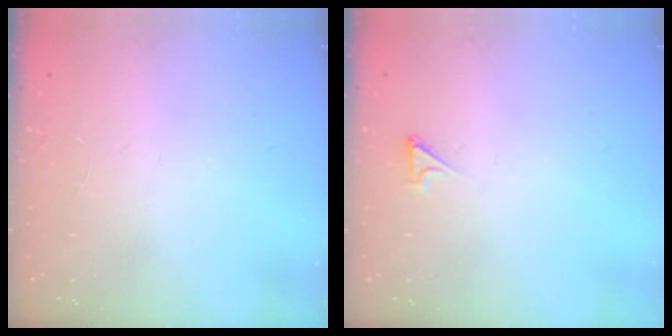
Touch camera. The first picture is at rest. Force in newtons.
{"total": 2.2, "press": 2.2, "slide": 0.3}